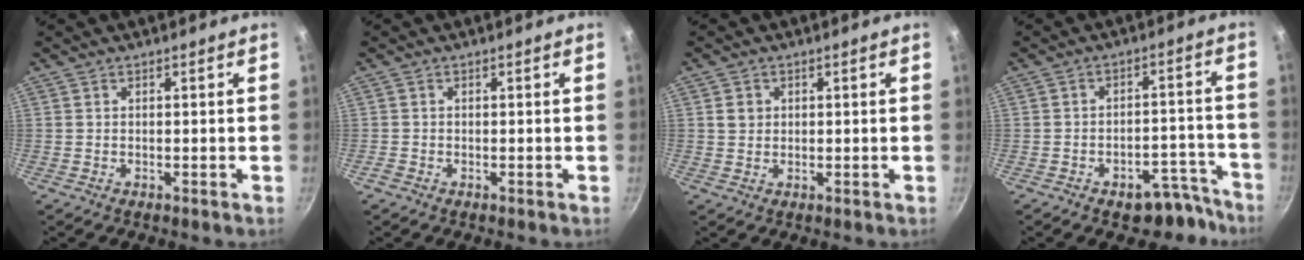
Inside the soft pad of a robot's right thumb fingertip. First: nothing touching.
{"total": 1.0, "force": [-0.6, 0.7, 0.2], "torque": [-0.005, 0.002, -0.013]}
{"total": 2.3, "force": [0.5, 2.0, 0.8], "torque": [-0.006, 0.004, 0.009]}
{"total": 9.4, "force": [-6.9, 5.2, 3.8], "torque": [0.023, 0.075, -0.076]}